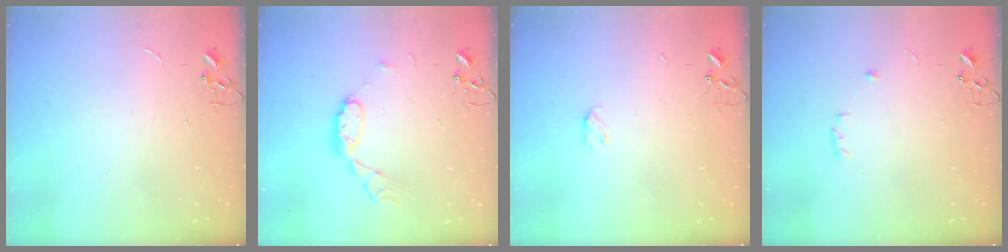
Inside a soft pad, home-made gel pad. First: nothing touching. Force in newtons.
{"total": 8.7, "press": 8.7, "slide": 0.1}
{"total": 3.4, "press": 3.3, "slide": 0.5}
{"total": 4.0, "press": 3.8, "slide": 1.3}